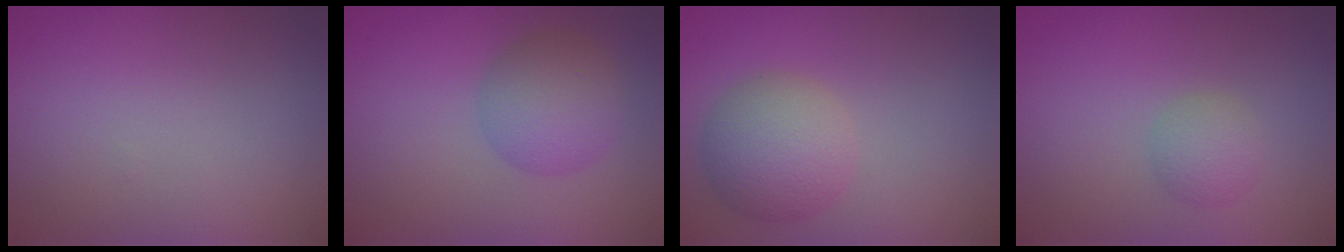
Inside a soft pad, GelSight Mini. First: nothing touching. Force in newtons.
{"total": 4.4, "press": 4.4, "slide": 0.1}
{"total": 5.2, "press": 5.2, "slide": 0.3}
{"total": 1.9, "press": 1.9, "slide": 0.0}